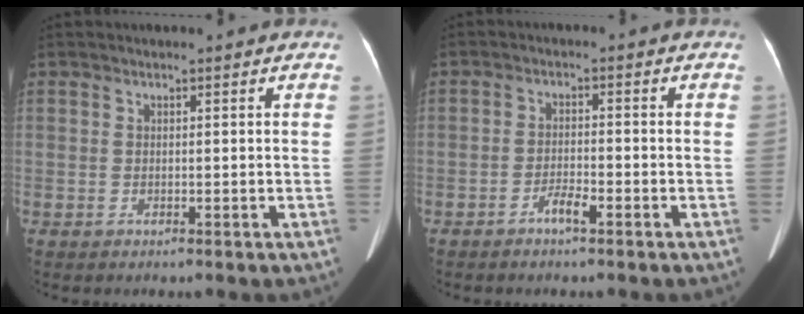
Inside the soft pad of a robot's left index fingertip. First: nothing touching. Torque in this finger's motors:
{"motor_torque": [-0.05, 0.05, 0.05, 0.00]}